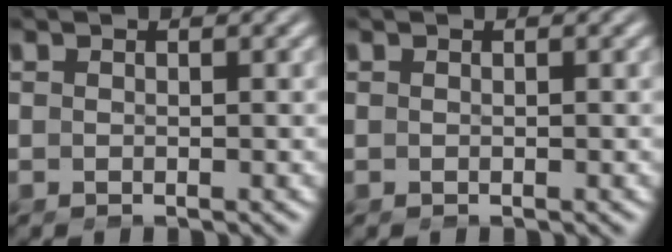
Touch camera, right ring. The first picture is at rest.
{"total": 0.0}